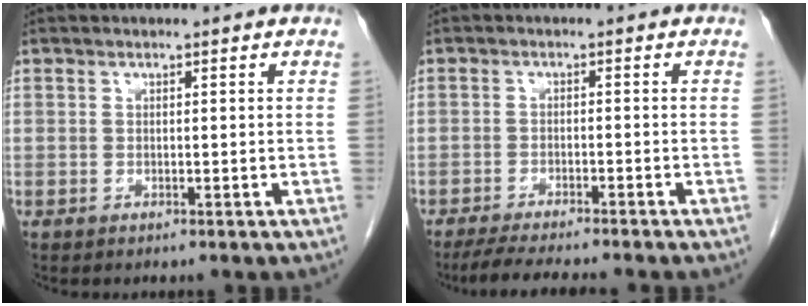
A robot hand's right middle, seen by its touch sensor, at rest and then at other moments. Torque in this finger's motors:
{"motor_torque": [0.51, -0.15, 0.07, 0.02]}